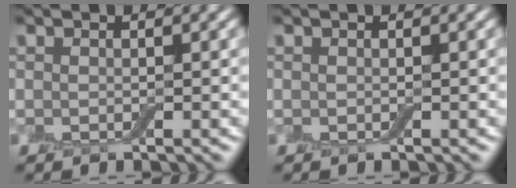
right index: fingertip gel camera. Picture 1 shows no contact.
{"total": 0.0}